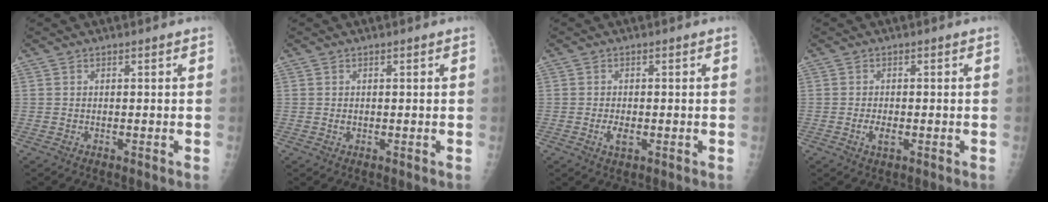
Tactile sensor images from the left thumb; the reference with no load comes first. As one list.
[{"total": 0.7, "force": [0.1, 0.5, 0.5], "torque": [-0.004, 0.000, 0.003]}, {"total": 2.5, "force": [-0.7, 1.4, 2.0], "torque": [-0.036, -0.001, -0.011]}, {"total": 2.4, "force": [-0.7, 1.2, 1.9], "torque": [-0.036, 0.000, -0.012]}]